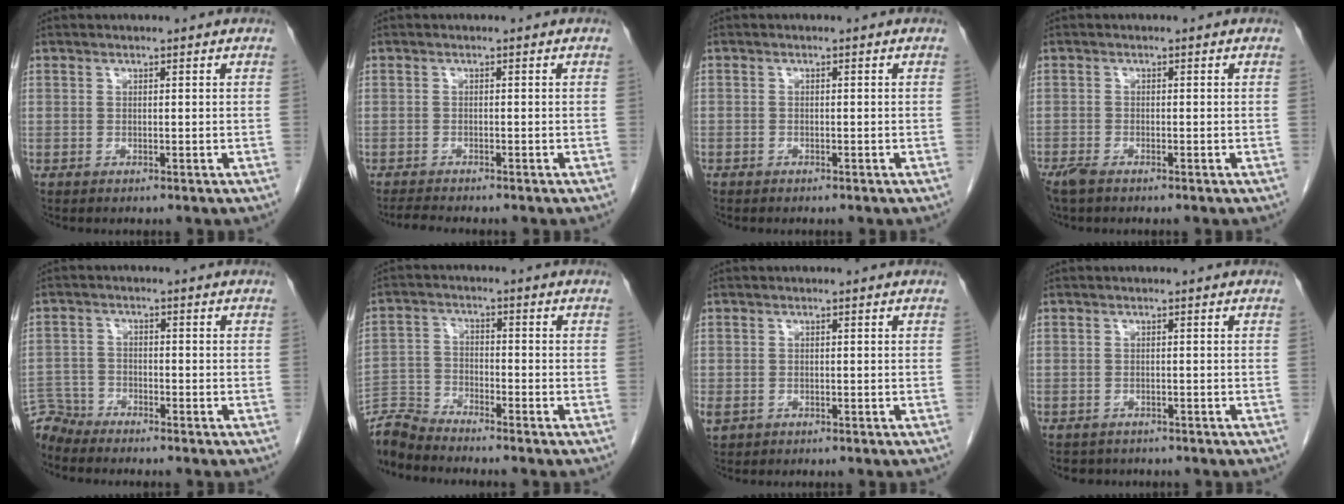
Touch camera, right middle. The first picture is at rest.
{"total": 2.4, "force": [-2.3, -0.2, 0.7], "torque": [-0.019, -0.012, -0.039]}
{"total": 0.8, "force": [-0.7, 0.5, 0.1], "torque": [-0.008, 0.002, -0.012]}
{"total": 2.7, "force": [-2.1, 0.8, 1.5], "torque": [-0.034, -0.007, -0.037]}
{"total": 4.6, "force": [-4.5, 0.4, -0.8], "torque": [0.019, -0.005, -0.085]}
{"total": 6.3, "force": [-6.3, -0.4, 0.3], "torque": [-0.009, -0.008, -0.123]}
{"total": 1.6, "force": [-0.5, 1.3, 0.8], "torque": [-0.020, 0.000, 0.000]}
{"total": 2.6, "force": [-2.3, 1.3, 0.0], "torque": [-0.007, 0.000, -0.033]}